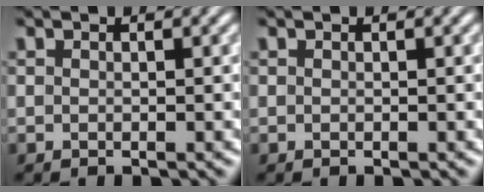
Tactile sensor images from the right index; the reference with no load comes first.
{"total": 0.0}